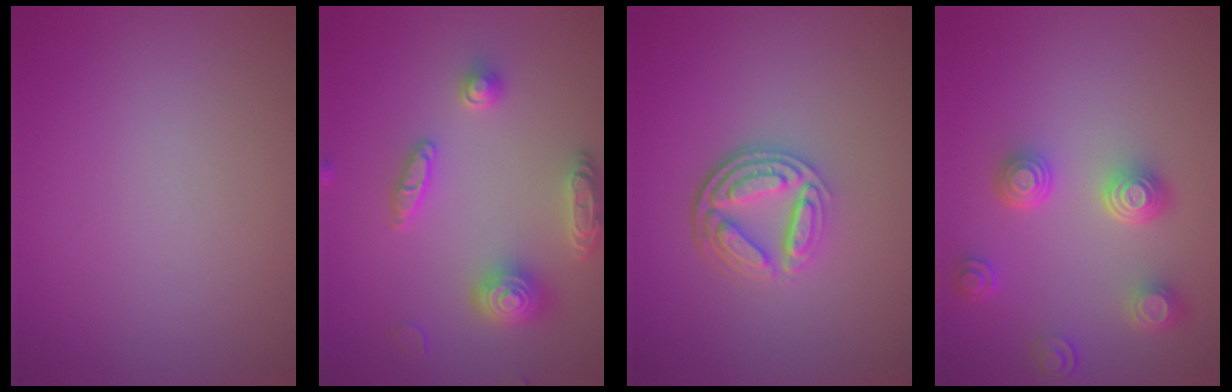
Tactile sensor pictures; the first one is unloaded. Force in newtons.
{"total": 4.2, "press": 4.1, "slide": 1.0}
{"total": 4.6, "press": 3.4, "slide": 3.1}
{"total": 4.2, "press": 3.4, "slide": 2.6}